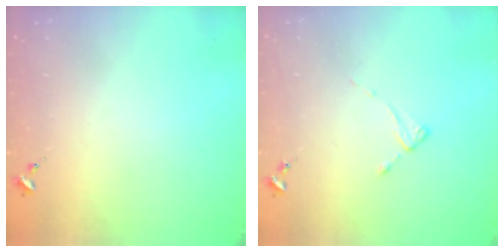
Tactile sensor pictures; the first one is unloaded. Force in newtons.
{"total": 1.9, "press": 1.8, "slide": 0.3}